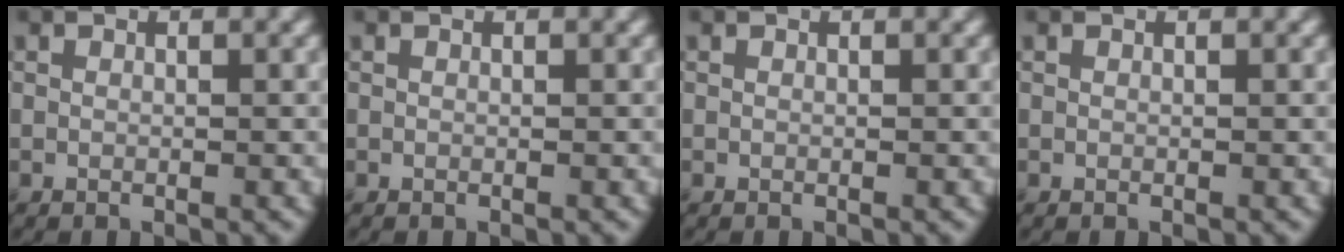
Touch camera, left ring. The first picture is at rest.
{"total": 0.0}
{"total": 0.0}
{"total": 0.0}